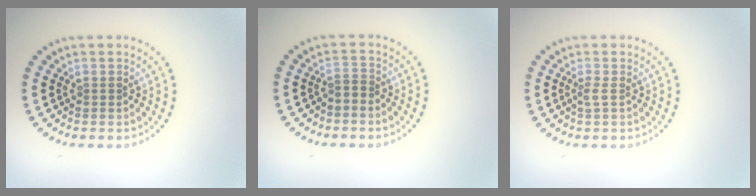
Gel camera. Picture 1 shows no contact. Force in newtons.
{"total": 0.9, "press": 0.6, "slide": 0.6}
{"total": 0.9, "press": 0.7, "slide": 0.6}